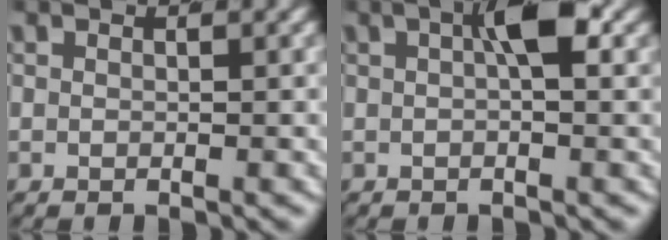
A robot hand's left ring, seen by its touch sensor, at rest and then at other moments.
{"total": 3.8, "force": [0.8, 0.7, 3.6], "torque": [-0.054, 0.010, 0.012]}